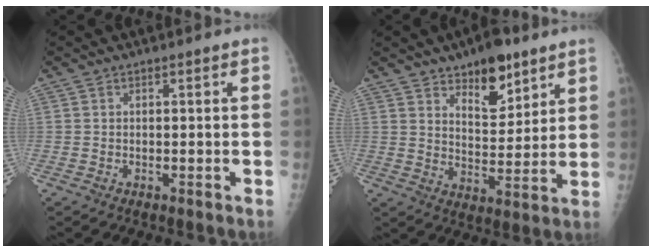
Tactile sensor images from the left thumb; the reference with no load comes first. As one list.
[{"total": 11.1, "force": [7.3, 5.1, 6.7], "torque": [-0.070, -0.048, 0.118]}]